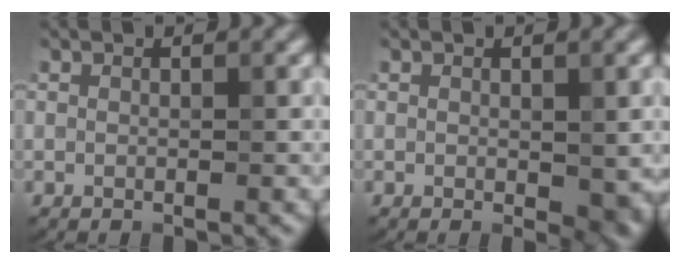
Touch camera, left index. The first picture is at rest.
{"total": 3.1, "force": [-0.3, 1.7, 2.6], "torque": [-0.035, -0.009, 0.001]}